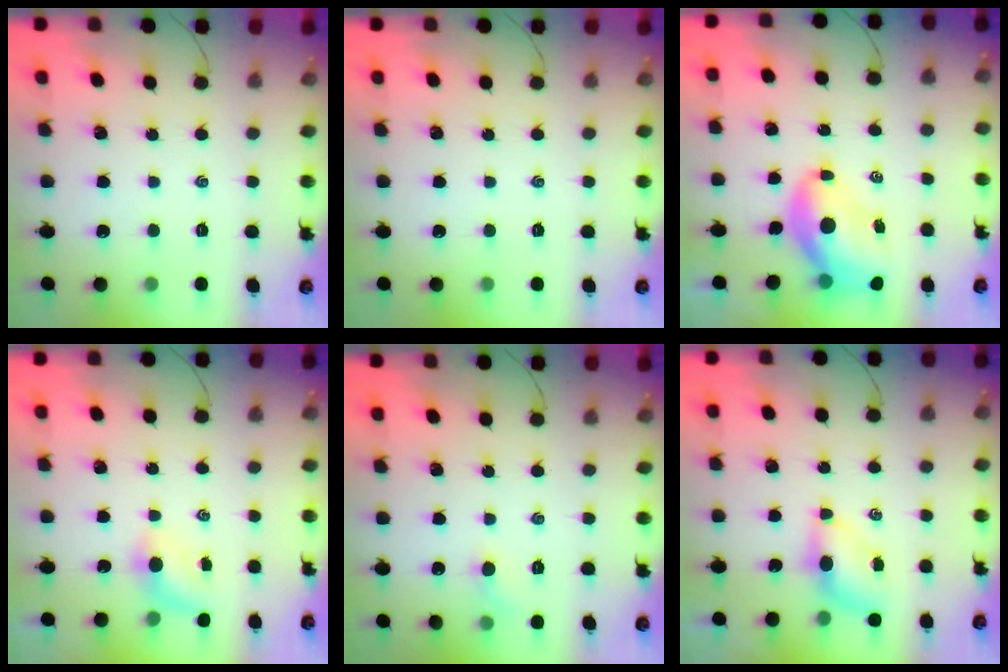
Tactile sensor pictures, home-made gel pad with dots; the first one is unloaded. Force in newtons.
{"total": 0.0}
{"total": 9.5, "press": 9.0, "slide": 3.0}
{"total": 4.1, "press": 4.0, "slide": 0.6}
{"total": 3.4, "press": 3.2, "slide": 1.1}
{"total": 5.1, "press": 5.0, "slide": 1.2}